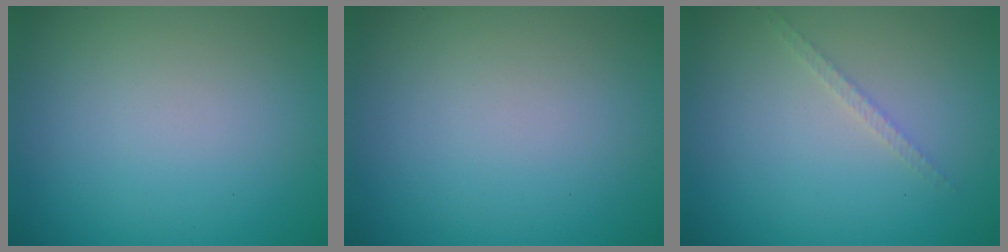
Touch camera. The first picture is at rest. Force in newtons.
{"total": 0.0}
{"total": 1.1, "press": 1.1, "slide": 0.2}